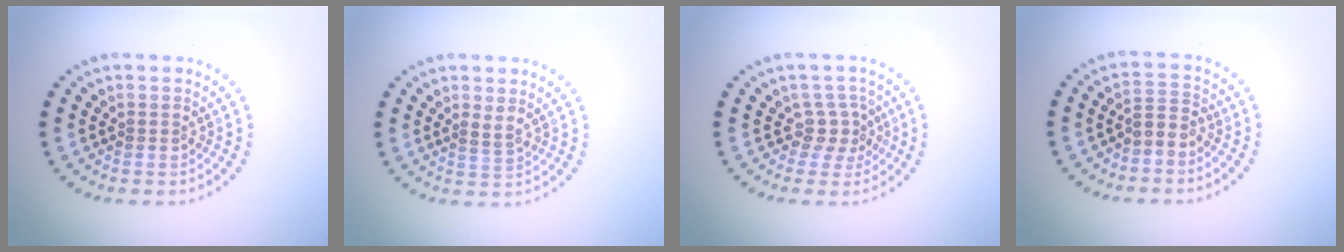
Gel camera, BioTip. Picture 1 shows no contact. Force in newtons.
{"total": 1.1, "press": 0.8, "slide": 0.8}
{"total": 2.2, "press": 1.7, "slide": 1.4}
{"total": 2.0, "press": 1.5, "slide": 1.4}